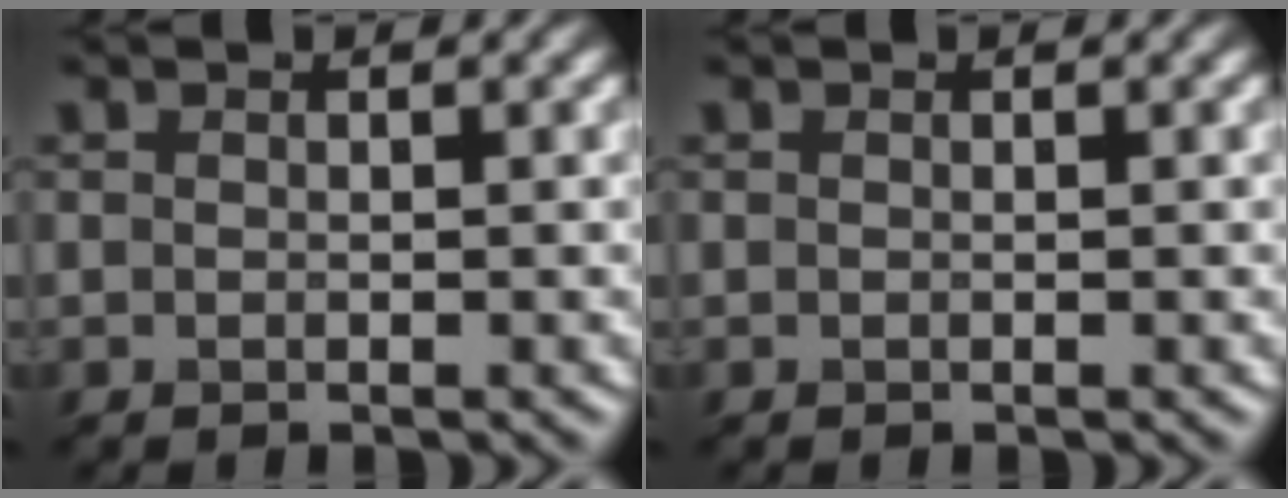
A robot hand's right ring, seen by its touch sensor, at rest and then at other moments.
{"total": 0.0}